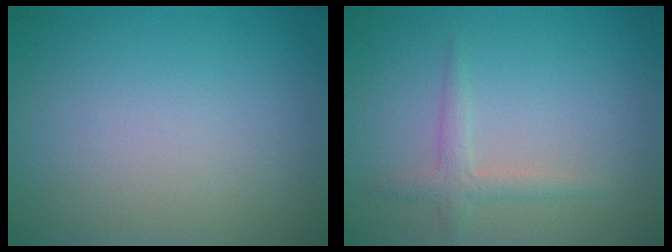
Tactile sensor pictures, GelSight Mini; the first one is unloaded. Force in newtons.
{"total": 1.7, "press": 1.7, "slide": 0.1}